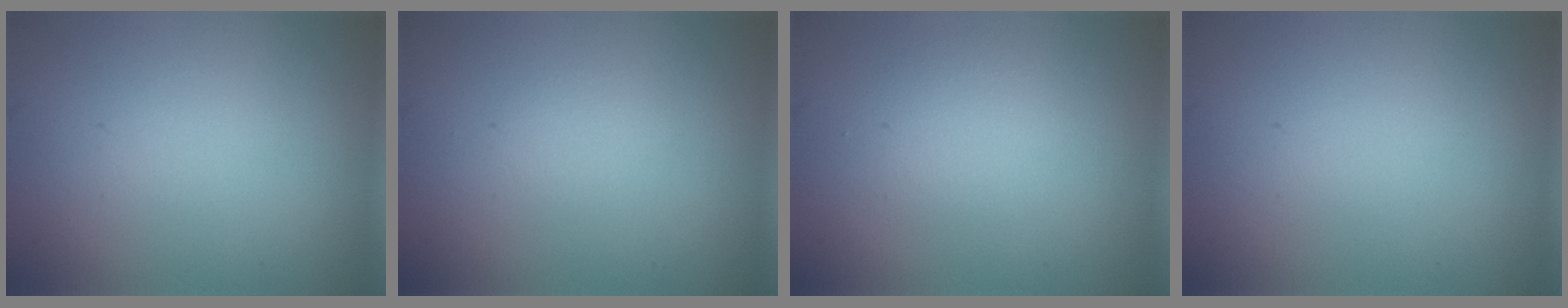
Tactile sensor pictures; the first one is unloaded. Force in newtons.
{"total": 0.5, "press": 0.5, "slide": 0.0}
{"total": 1.7, "press": 1.7, "slide": 0.2}
{"total": 0.0}